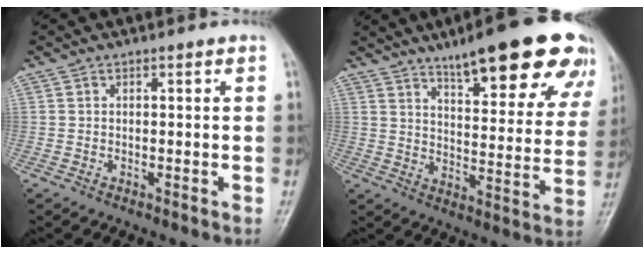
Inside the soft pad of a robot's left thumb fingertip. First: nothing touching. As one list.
[{"total": 23.3, "force": [15.3, 6.0, 16.5], "torque": [-0.187, -0.051, 0.208]}]